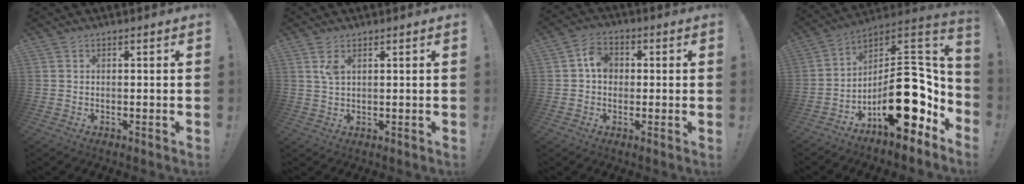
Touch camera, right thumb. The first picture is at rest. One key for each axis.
{"total": 3.2, "fx": 1.5, "fy": 1.4, "fz": 2.5, "tx": -0.050, "ty": -0.002, "tz": 0.027}
{"total": 6.2, "fx": 0.5, "fy": 5.0, "fz": 3.7, "tx": -0.054, "ty": 0.010, "tz": 0.009}
{"total": 23.0, "fx": -6.2, "fy": 11.5, "fz": 19.0, "tx": -0.255, "ty": 0.035, "tz": -0.084}